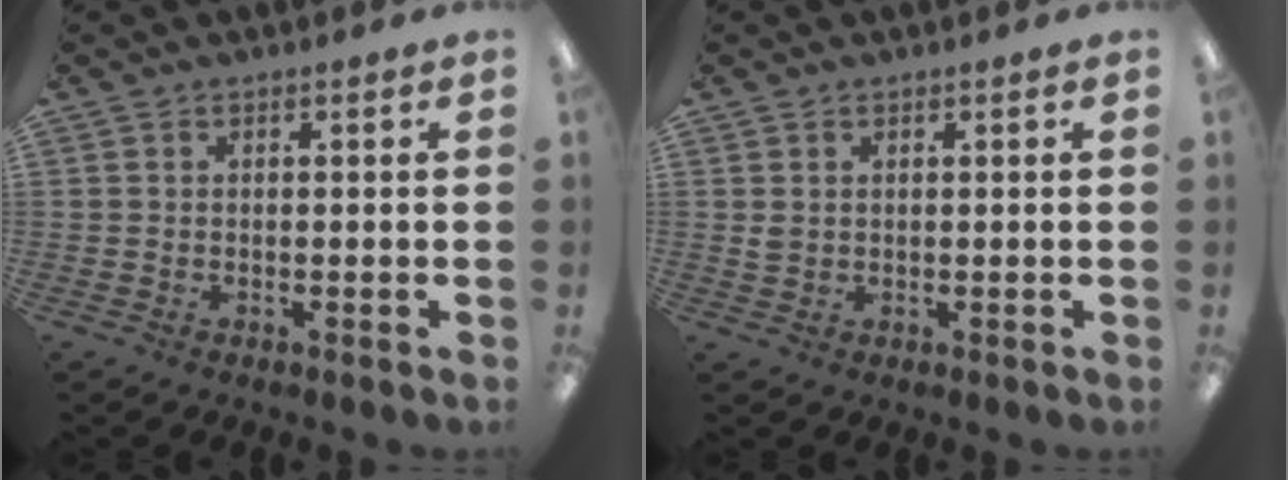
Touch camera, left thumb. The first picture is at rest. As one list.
[{"total": 1.6, "force": [0.7, 1.3, 0.7], "torque": [-0.016, 0.003, 0.013]}]